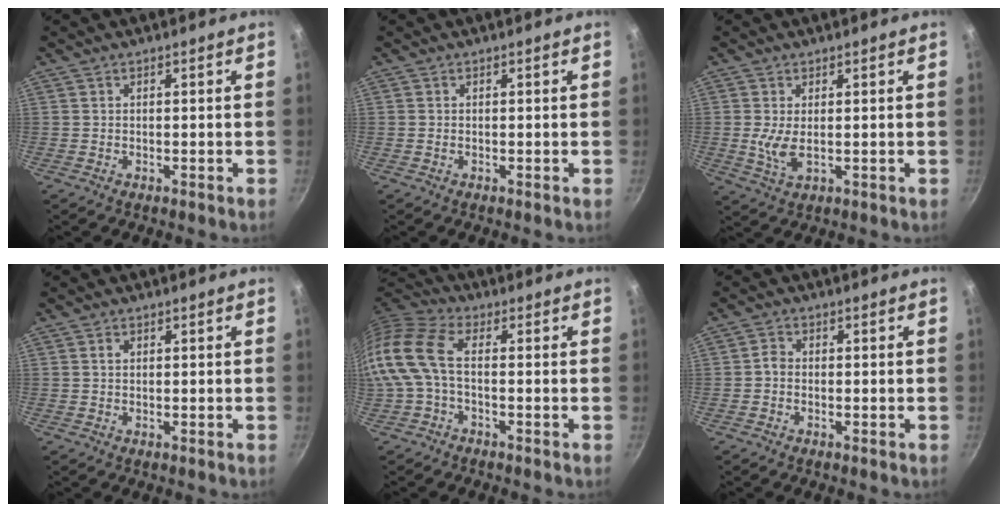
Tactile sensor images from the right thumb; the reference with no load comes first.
{"total": 0.0}
{"total": 4.3, "force": [0.3, 1.8, 3.9], "torque": [-0.085, -0.008, 0.013]}
{"total": 0.9, "force": [0.2, 0.7, 0.5], "torque": [-0.008, 0.004, 0.004]}
{"total": 12.8, "force": [-2.0, 6.8, 10.6], "torque": [-0.234, 0.026, -0.063]}
{"total": 1.7, "force": [-0.6, 1.3, 0.9], "torque": [-0.017, 0.012, -0.015]}